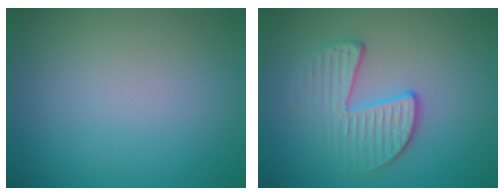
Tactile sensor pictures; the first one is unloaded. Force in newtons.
{"total": 3.5, "press": 2.8, "slide": 2.1}